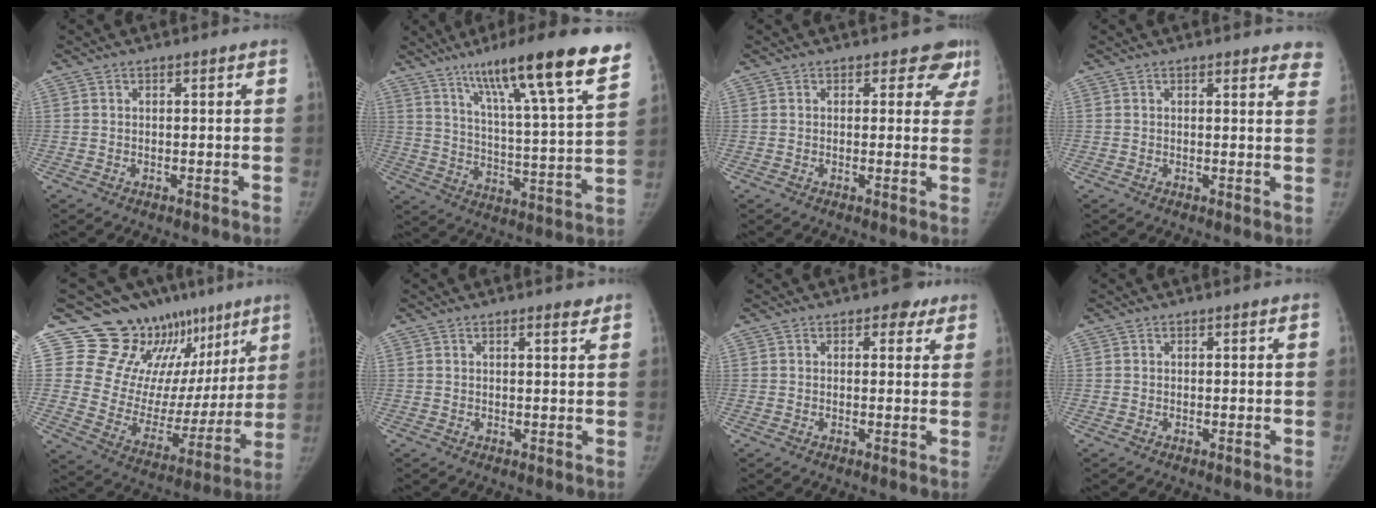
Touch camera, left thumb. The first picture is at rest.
{"total": 22.0, "force": [14.6, 2.0, 16.3], "torque": [-0.234, -0.048, 0.225]}
{"total": 4.9, "force": [3.7, 3.1, 1.0], "torque": [0.034, -0.014, 0.018]}
{"total": 5.4, "force": [4.8, 1.7, 2.0], "torque": [0.009, -0.020, 0.033]}
{"total": 21.4, "force": [13.7, 13.1, 9.9], "torque": [-0.082, -0.066, 0.210]}
{"total": 1.8, "force": [1.3, 0.4, 1.2], "torque": [-0.014, -0.008, 0.018]}
{"total": 2.8, "force": [1.7, 1.9, 1.3], "torque": [0.009, -0.005, 0.015]}
{"total": 0.0}